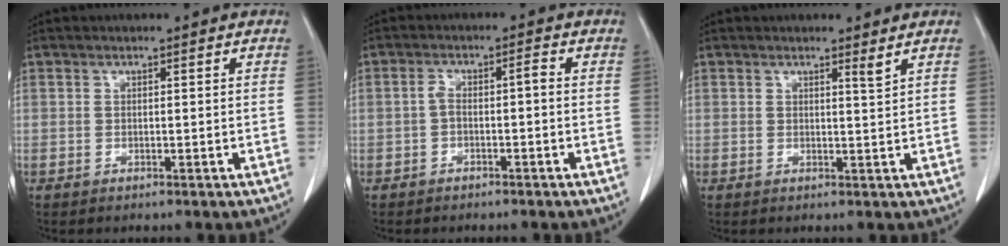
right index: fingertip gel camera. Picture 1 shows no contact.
{"total": 2.8, "force": [-0.7, 0.8, 2.6], "torque": [-0.050, 0.018, -0.009]}
{"total": 1.2, "force": [1.0, -0.3, 0.6], "torque": [-0.020, -0.015, 0.015]}